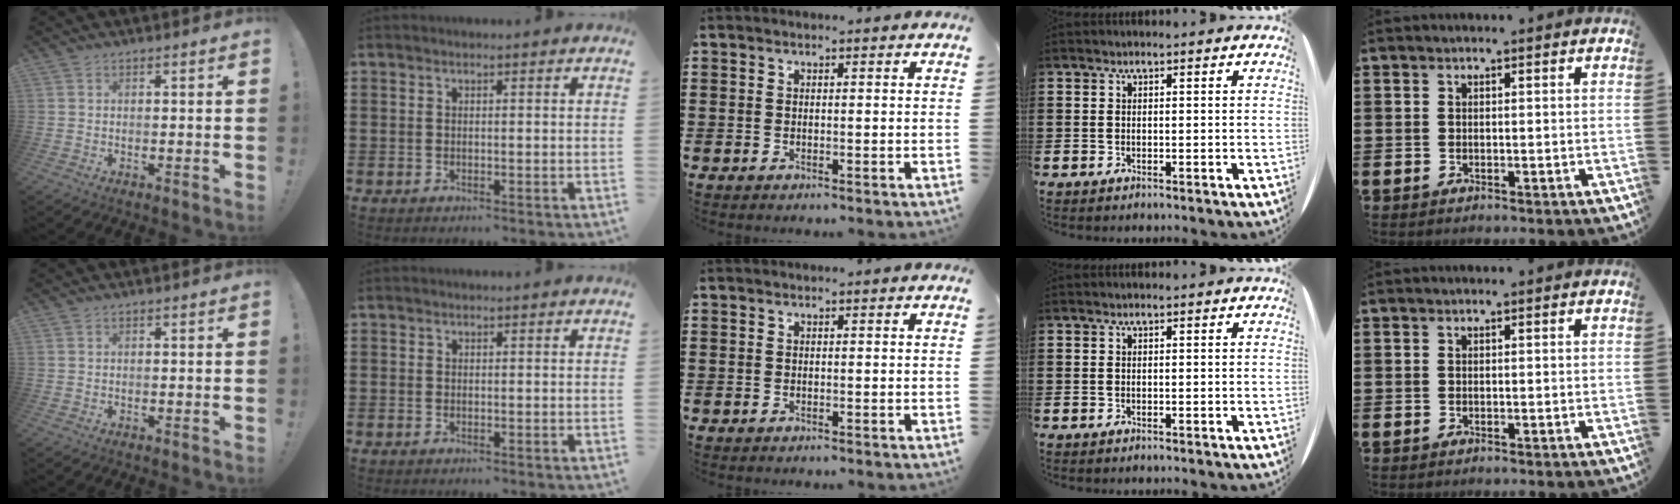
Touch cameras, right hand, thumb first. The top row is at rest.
{}